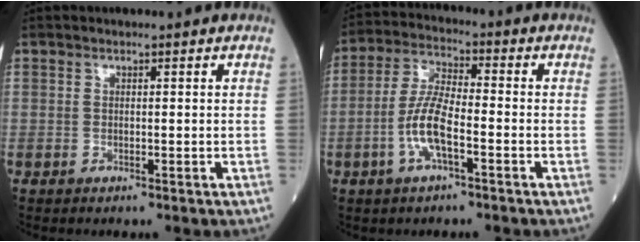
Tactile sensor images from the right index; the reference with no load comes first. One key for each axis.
{"total": 7.8, "fx": -2.6, "fy": 1.9, "fz": 7.1, "tx": -0.152, "ty": 0.005, "tz": -0.055}